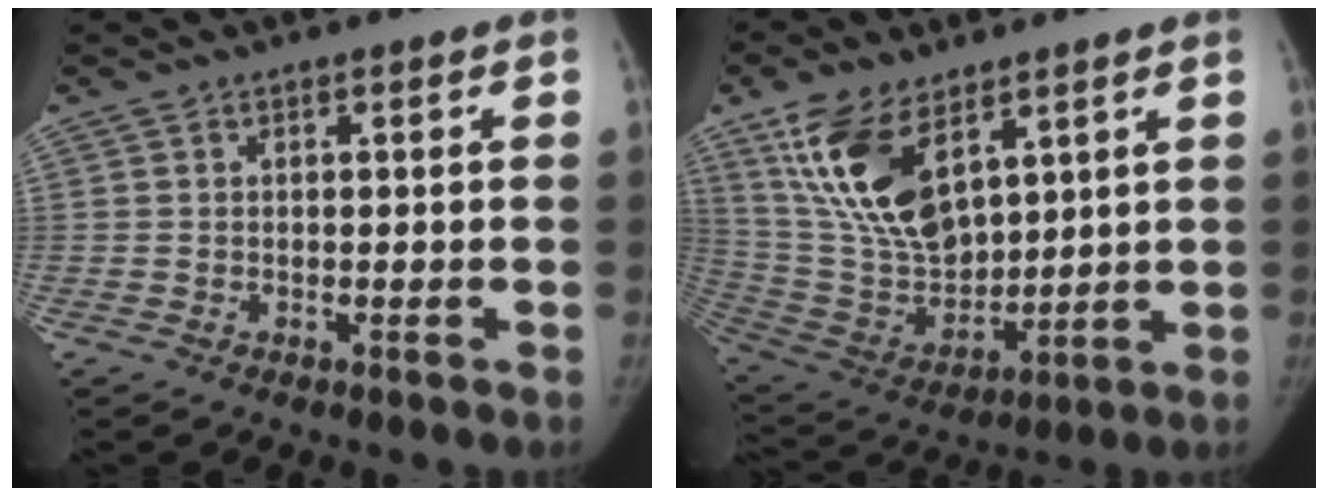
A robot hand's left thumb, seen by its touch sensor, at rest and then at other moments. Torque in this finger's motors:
{"motor_torque": [1.36, 1.41, 1.42, -1.35, 0.16]}